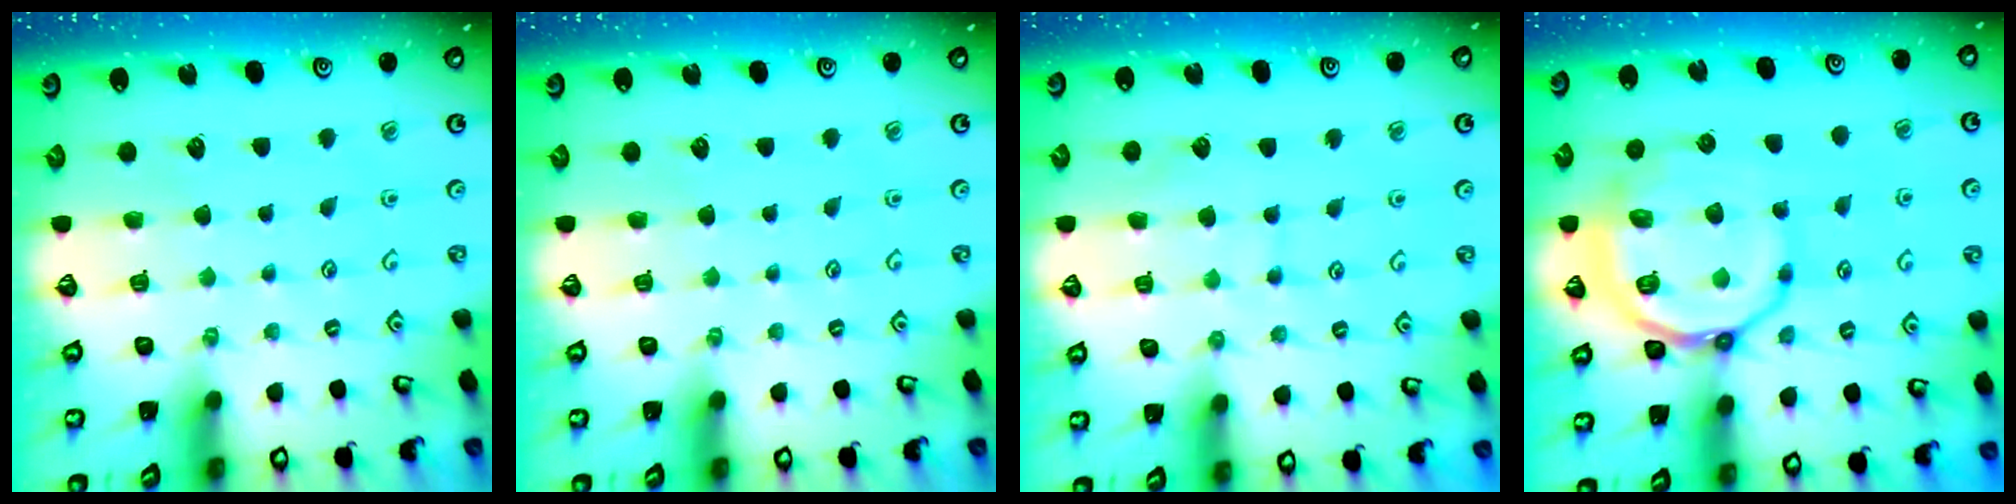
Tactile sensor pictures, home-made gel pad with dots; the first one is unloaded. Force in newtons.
{"total": 0.0}
{"total": 6.1, "press": 6.1, "slide": 0.5}
{"total": 15.0, "press": 14.9, "slide": 1.8}